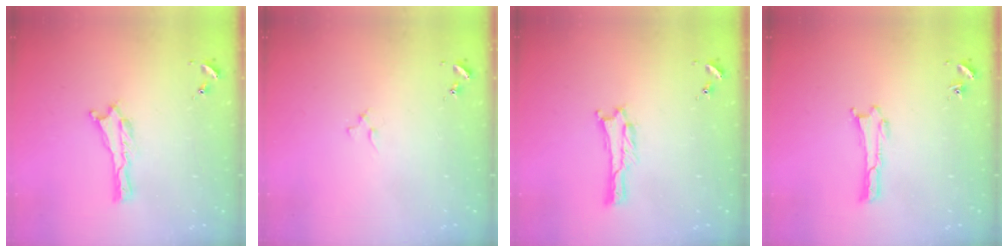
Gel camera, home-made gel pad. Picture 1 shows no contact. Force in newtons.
{"total": 0.9, "press": 0.9, "slide": 0.2}
{"total": 0.9, "press": 0.9, "slide": 0.1}
{"total": 0.0}